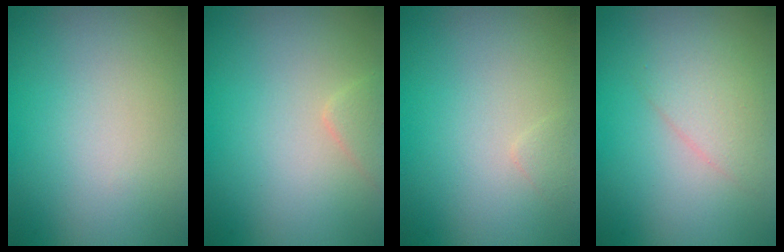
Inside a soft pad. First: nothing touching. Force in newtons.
{"total": 1.3, "press": 1.2, "slide": 0.1}
{"total": 0.6, "press": 0.6, "slide": 0.0}
{"total": 2.3, "press": 2.3, "slide": 0.2}